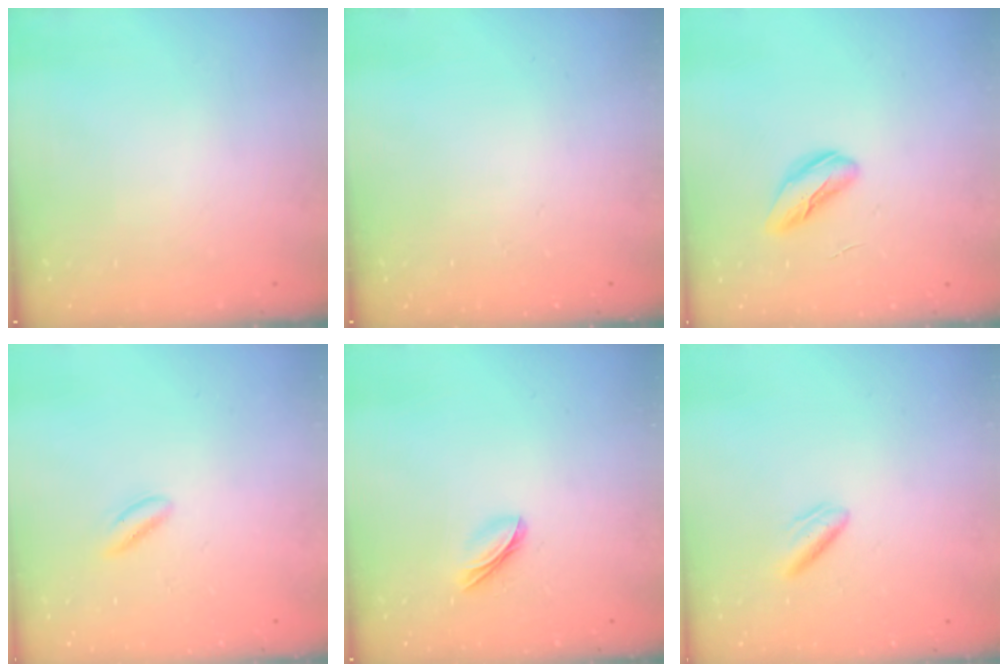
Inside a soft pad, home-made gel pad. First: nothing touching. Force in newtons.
{"total": 0.0}
{"total": 4.8, "press": 4.8, "slide": 0.2}
{"total": 2.6, "press": 2.5, "slide": 0.8}
{"total": 4.2, "press": 4.2, "slide": 0.0}
{"total": 2.7, "press": 2.4, "slide": 1.2}